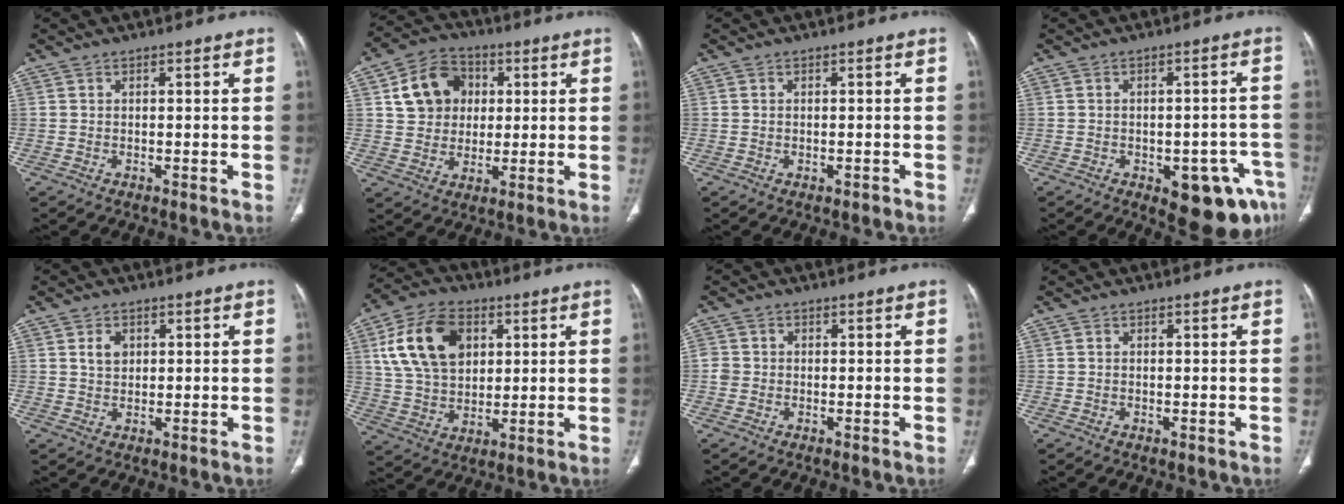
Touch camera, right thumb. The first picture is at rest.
{"total": 11.9, "force": [3.0, 9.9, 5.8], "torque": [-0.072, 0.004, 0.050]}
{"total": 0.8, "force": [-0.4, 0.5, 0.5], "torque": [-0.009, 0.005, -0.001]}
{"total": 12.5, "force": [-6.2, 5.7, 9.3], "torque": [-0.073, 0.030, -0.068]}
{"total": 3.0, "force": [1.0, 2.2, 1.8], "torque": [-0.023, -0.003, 0.019]}
{"total": 16.2, "force": [5.1, 10.9, 10.8], "torque": [-0.180, -0.001, 0.096]}
{"total": 2.2, "force": [-0.3, 2.0, 0.7], "torque": [-0.005, 0.008, -0.006]}
{"total": 0.0}